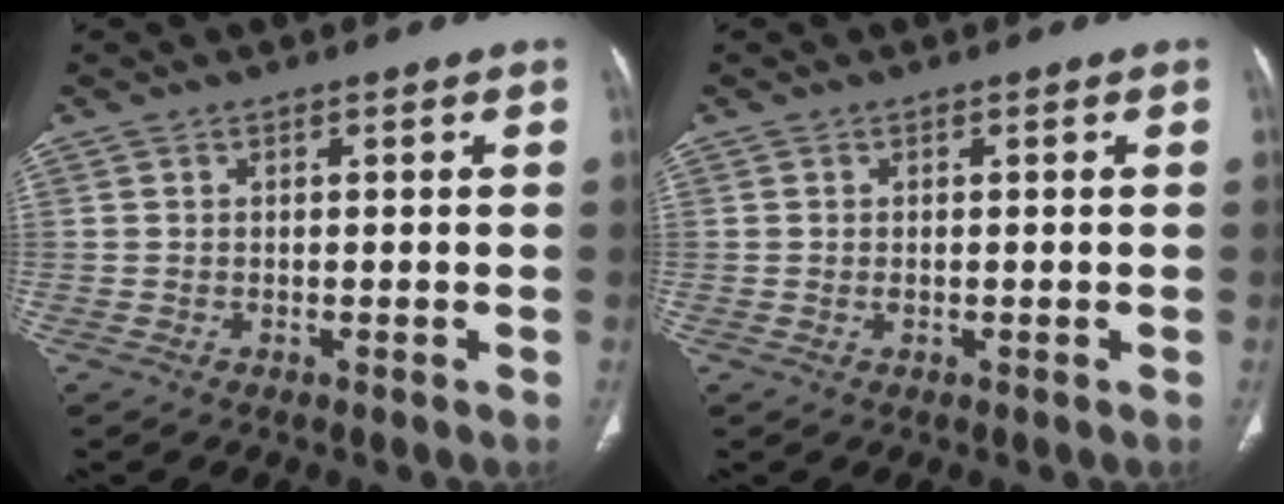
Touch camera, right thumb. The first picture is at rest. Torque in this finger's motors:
{"motor_torque": [-0.32, 0.06, -0.06, 0.39, -0.04]}